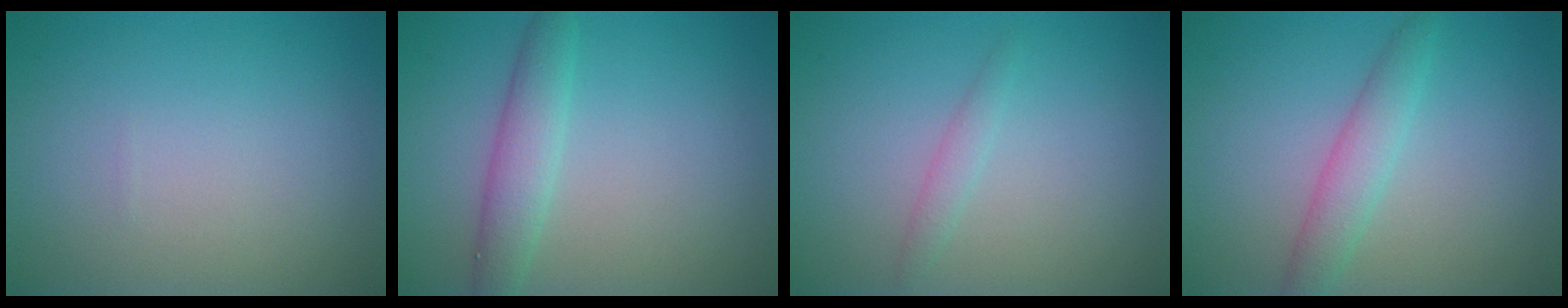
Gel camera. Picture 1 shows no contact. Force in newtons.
{"total": 2.9, "press": 2.9, "slide": 0.1}
{"total": 1.1, "press": 1.1, "slide": 0.0}
{"total": 2.7, "press": 2.7, "slide": 0.1}